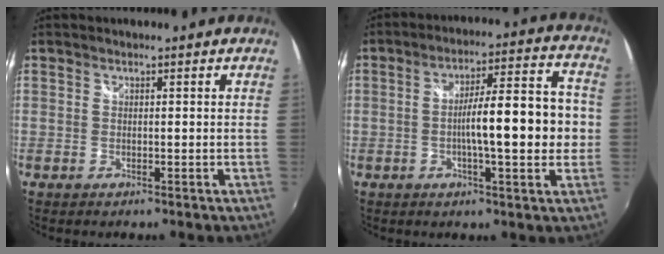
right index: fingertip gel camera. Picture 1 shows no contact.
{"total": 14.2, "force": [-1.5, 2.7, 13.9], "torque": [-0.218, 0.012, -0.026]}